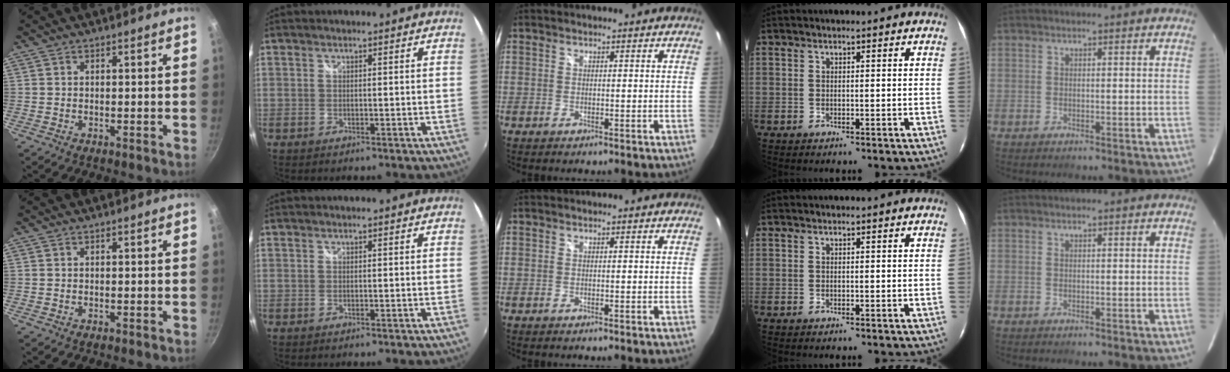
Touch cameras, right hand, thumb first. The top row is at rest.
{}